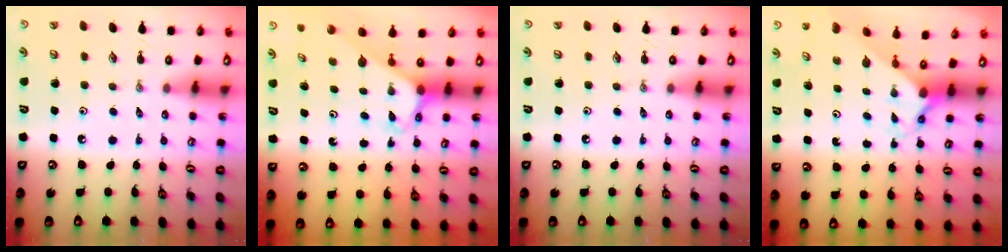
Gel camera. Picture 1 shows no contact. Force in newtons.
{"total": 2.6, "press": 2.6, "slide": 0.2}
{"total": 0.0}
{"total": 1.7, "press": 1.7, "slide": 0.1}